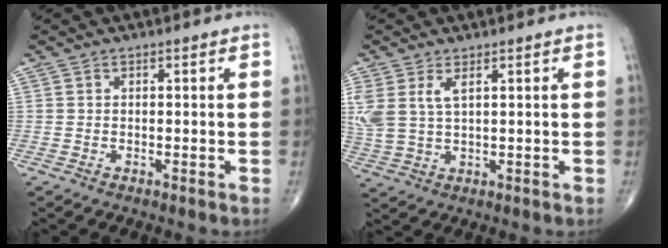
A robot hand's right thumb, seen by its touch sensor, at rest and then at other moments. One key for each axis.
{"total": 7.4, "fx": 2.7, "fy": 3.6, "fz": 5.9, "tx": -0.149, "ty": 0.001, "tz": 0.064}